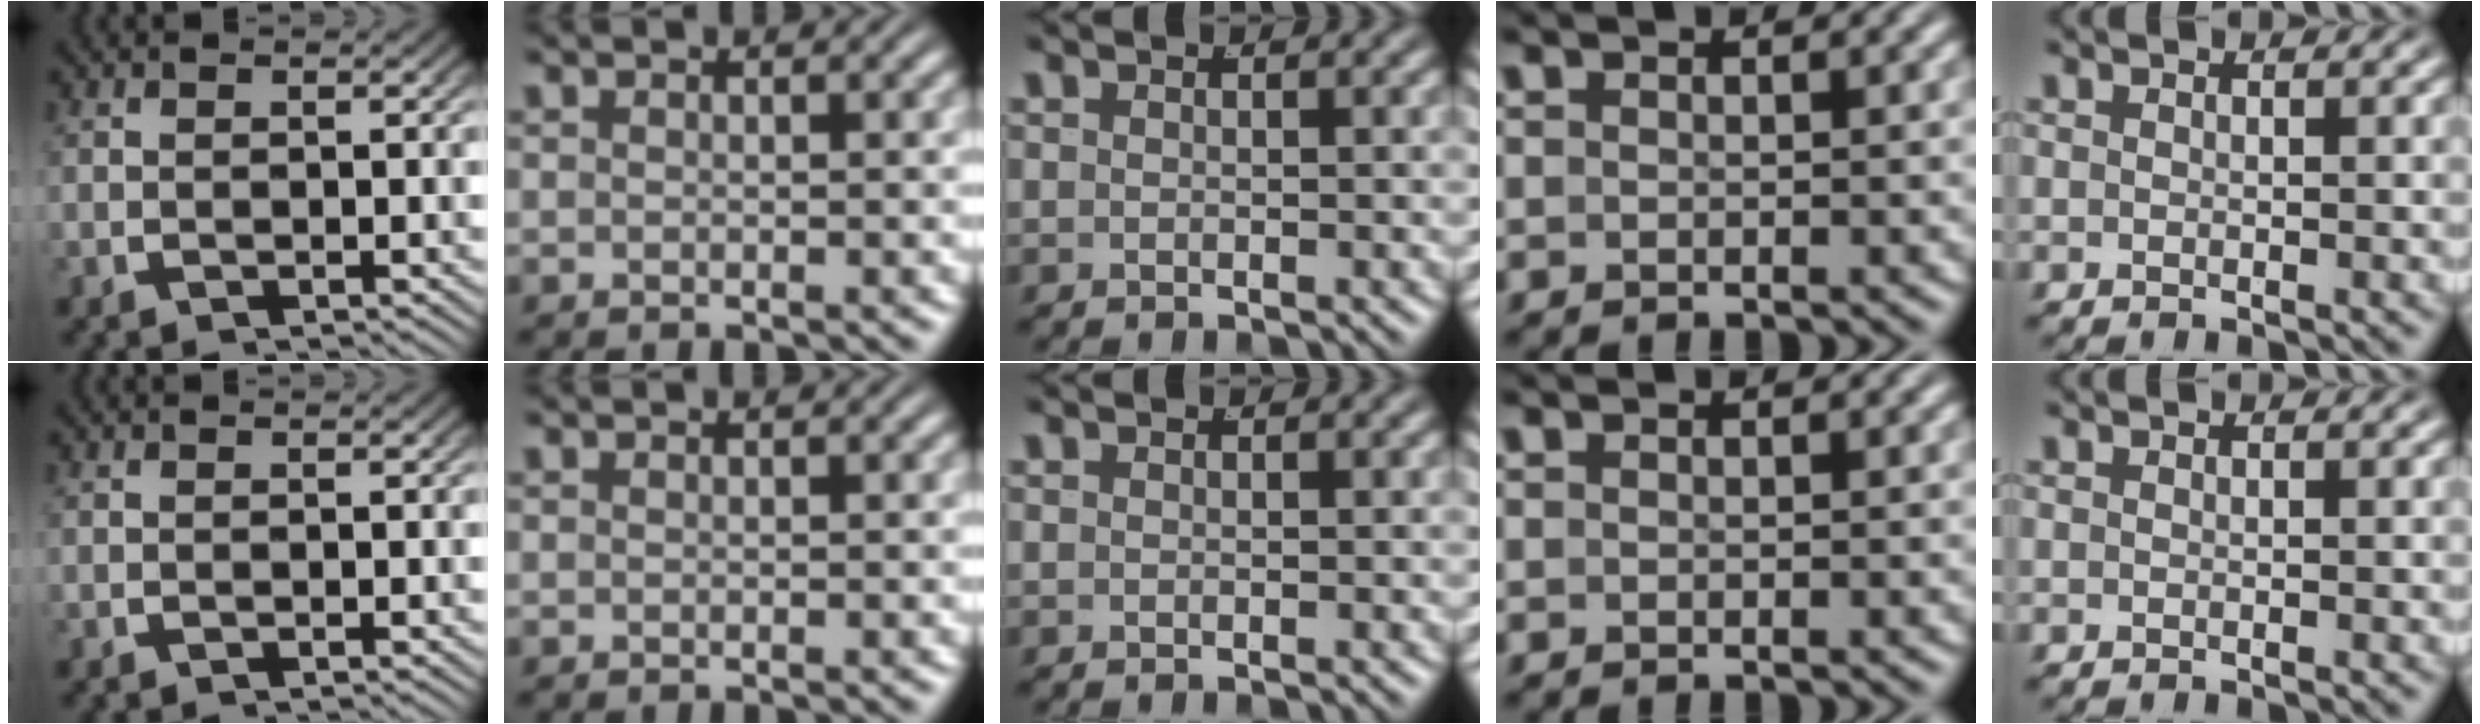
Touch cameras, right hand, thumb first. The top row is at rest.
{}